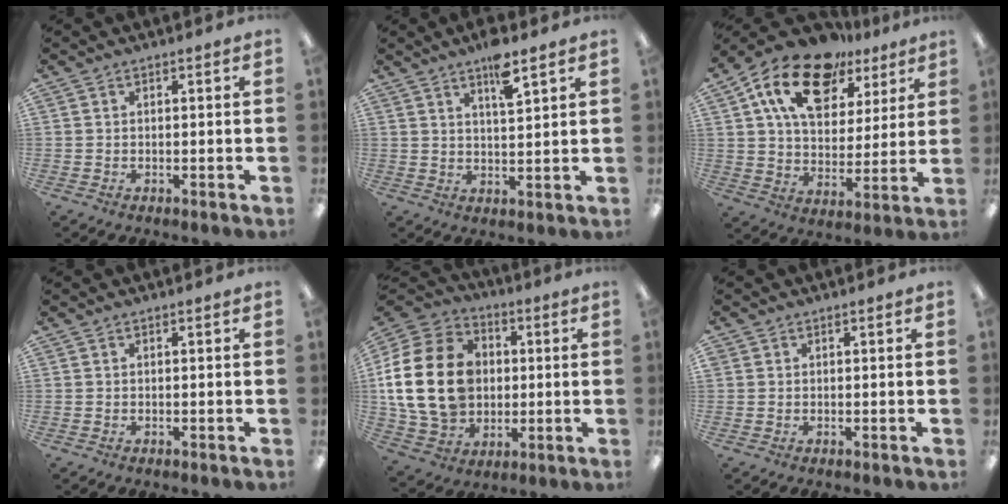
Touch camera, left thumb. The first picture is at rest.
{"total": 6.8, "force": [4.9, 1.4, 4.5], "torque": [-0.069, -0.028, 0.079]}
{"total": 18.0, "force": [11.2, 10.3, 9.7], "torque": [-0.179, -0.047, 0.201]}
{"total": 0.0}
{"total": 23.3, "force": [1.3, 17.9, 14.9], "torque": [-0.293, 0.024, 0.034]}
{"total": 0.6, "force": [0.2, 0.6, 0.0], "torque": [0.000, 0.003, 0.003]}